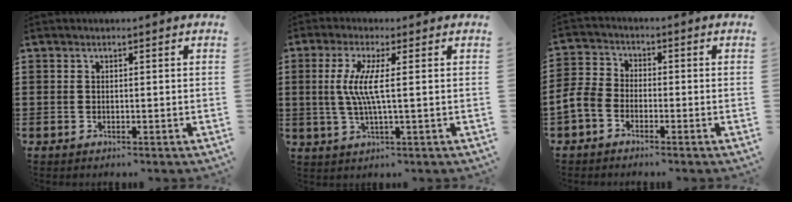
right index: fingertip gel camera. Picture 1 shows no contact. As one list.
[{"total": 6.2, "force": [0.4, 0.2, 6.1], "torque": [-0.137, -0.015, -0.003]}, {"total": 4.0, "force": [-2.7, 2.4, 1.8], "torque": [-0.064, -0.001, -0.062]}]